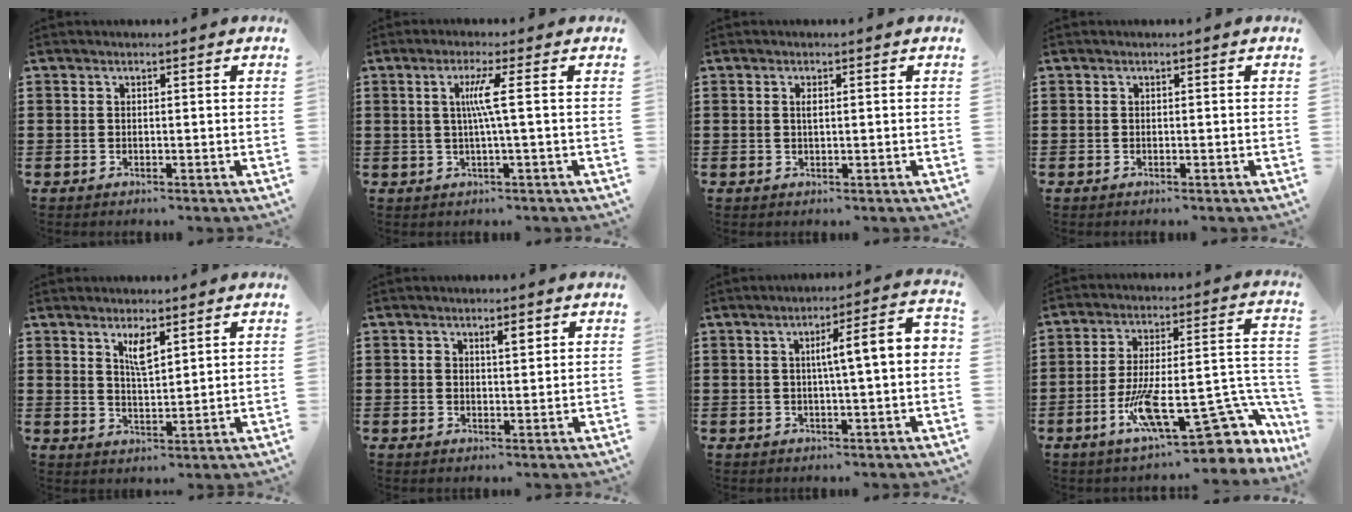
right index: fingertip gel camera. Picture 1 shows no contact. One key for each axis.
{"total": 4.4, "fx": 0.4, "fy": -0.6, "fz": 4.4, "tx": -0.084, "ty": -0.006, "tz": 0.000}
{"total": 0.9, "fx": 0.2, "fy": 0.2, "fz": 0.9, "tx": -0.018, "ty": 0.001, "tz": 0.003}
{"total": 0.0}
{"total": 3.8, "fx": 2.2, "fy": 1.0, "fz": 2.9, "tx": -0.054, "ty": 0.001, "tz": 0.037}
{"total": 2.4, "fx": 1.0, "fy": 1.0, "fz": 1.9, "tx": -0.031, "ty": 0.002, "tz": 0.014}
{"total": 6.6, "fx": 0.3, "fy": 0.4, "fz": 6.5, "tx": -0.105, "ty": -0.007, "tz": -0.006}
{"total": 17.8, "fx": -7.8, "fy": 6.0, "fz": 14.9, "tx": -0.226, "ty": 0.012, "tz": -0.121}